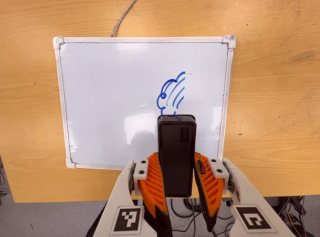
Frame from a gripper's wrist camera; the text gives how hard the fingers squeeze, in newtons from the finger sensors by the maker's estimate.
{"total": 8.4, "left": 6.1, "right": 10.8}